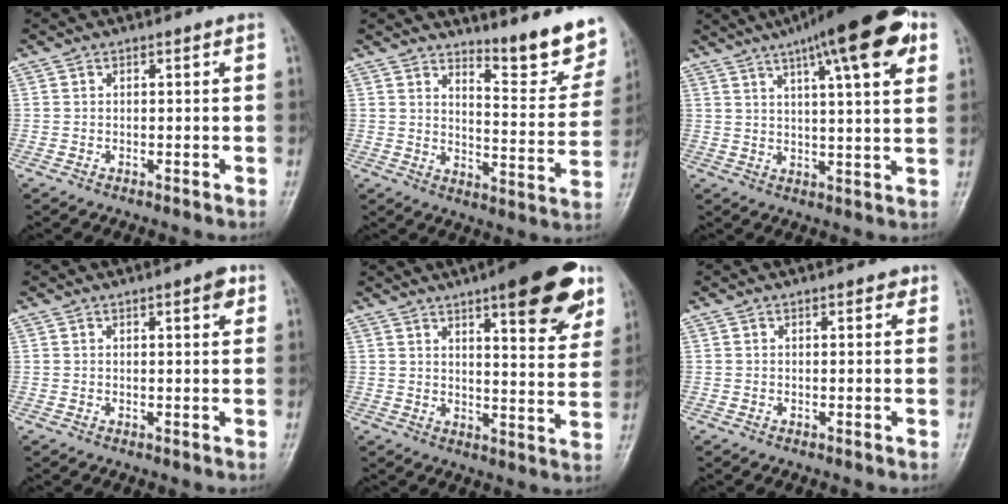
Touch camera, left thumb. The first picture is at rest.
{"total": 12.2, "force": [10.0, 2.4, 6.6], "torque": [-0.058, -0.088, 0.133]}
{"total": 18.4, "force": [9.5, 4.3, 15.2], "torque": [-0.211, -0.005, 0.136]}
{"total": 2.9, "force": [1.5, 0.8, 2.3], "torque": [-0.027, -0.004, 0.018]}
{"total": 16.6, "force": [9.8, 4.5, 12.7], "torque": [-0.132, -0.041, 0.130]}
{"total": 1.5, "force": [0.9, 0.7, 1.0], "torque": [-0.007, -0.001, 0.008]}